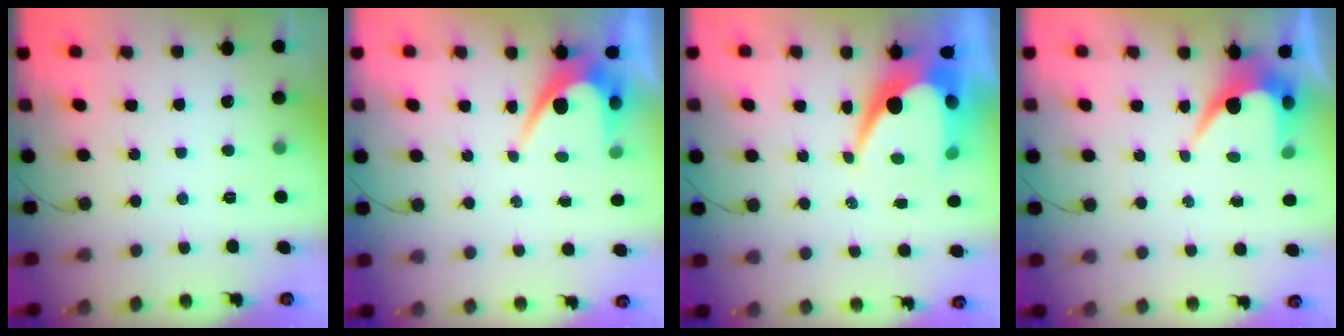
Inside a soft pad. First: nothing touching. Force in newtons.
{"total": 6.2, "press": 6.2, "slide": 0.3}
{"total": 11.6, "press": 11.6, "slide": 0.7}
{"total": 6.8, "press": 6.8, "slide": 0.5}